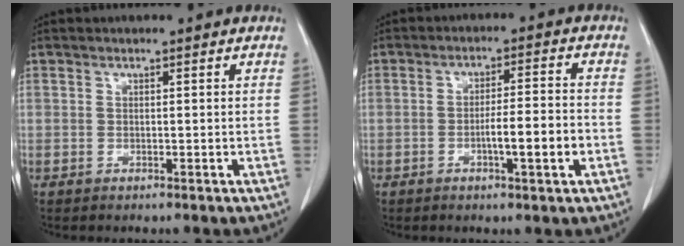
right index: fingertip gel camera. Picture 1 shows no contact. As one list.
[{"total": 6.5, "force": [-2.2, 0.3, 6.2], "torque": [-0.099, 0.004, -0.033]}]